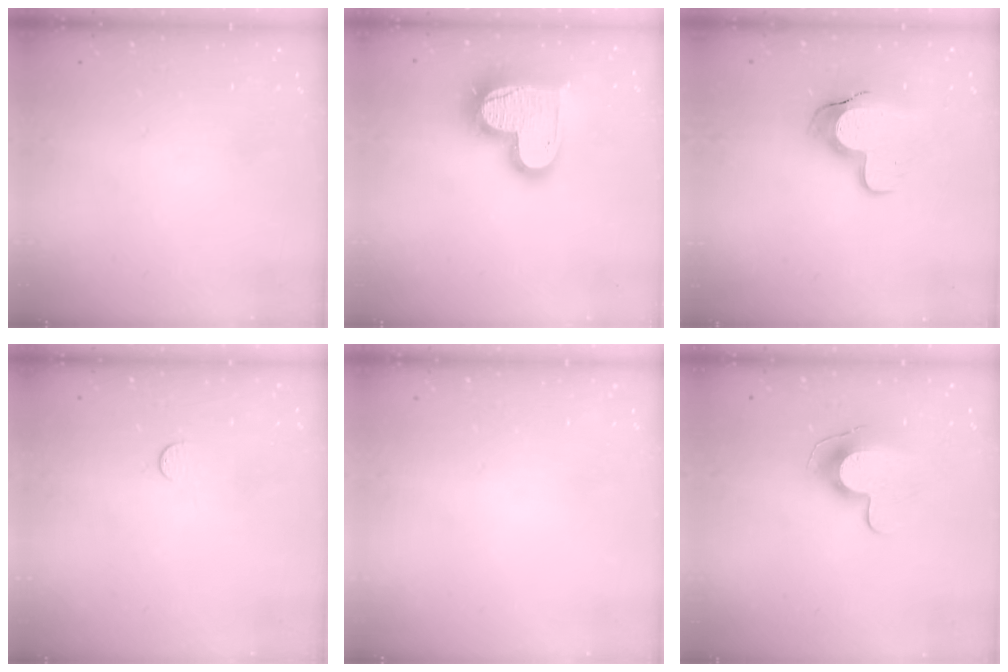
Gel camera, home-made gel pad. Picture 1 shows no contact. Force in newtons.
{"total": 18.8, "press": 18.7, "slide": 1.6}
{"total": 11.8, "press": 11.7, "slide": 1.0}
{"total": 3.3, "press": 3.2, "slide": 0.3}
{"total": 0.0}
{"total": 9.6, "press": 9.6, "slide": 0.1}